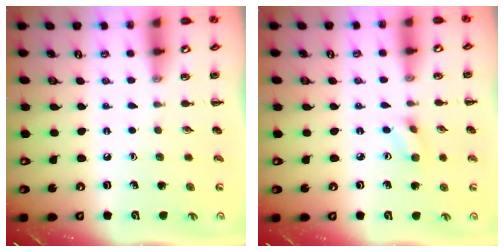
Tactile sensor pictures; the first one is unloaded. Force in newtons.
{"total": 4.3, "press": 4.1, "slide": 1.3}